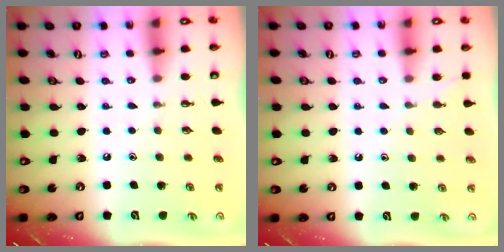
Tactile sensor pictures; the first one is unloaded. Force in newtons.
{"total": 4.6, "press": 4.6, "slide": 0.5}